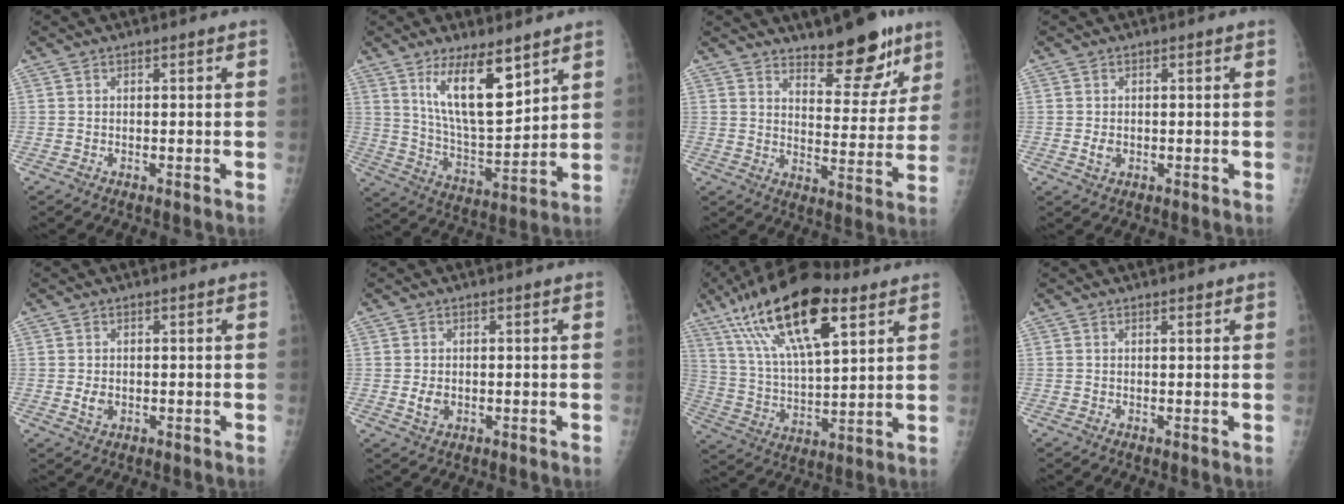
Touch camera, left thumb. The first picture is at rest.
{"total": 13.8, "force": [7.6, 4.8, 10.5], "torque": [-0.160, -0.053, 0.147]}
{"total": 12.7, "force": [9.4, 4.6, 7.2], "torque": [-0.055, -0.068, 0.144]}
{"total": 2.2, "force": [-0.4, 1.7, 1.4], "torque": [-0.017, 0.001, -0.003]}
{"total": 2.5, "force": [-0.4, 1.9, 1.6], "torque": [-0.021, 0.000, -0.003]}
{"total": 2.8, "force": [-0.4, 2.1, 1.8], "torque": [-0.025, -0.001, -0.002]}
{"total": 22.4, "force": [11.9, 8.2, 17.2], "torque": [-0.294, -0.023, 0.213]}
{"total": 0.8, "force": [0.6, 0.2, 0.4], "torque": [-0.007, -0.003, 0.009]}